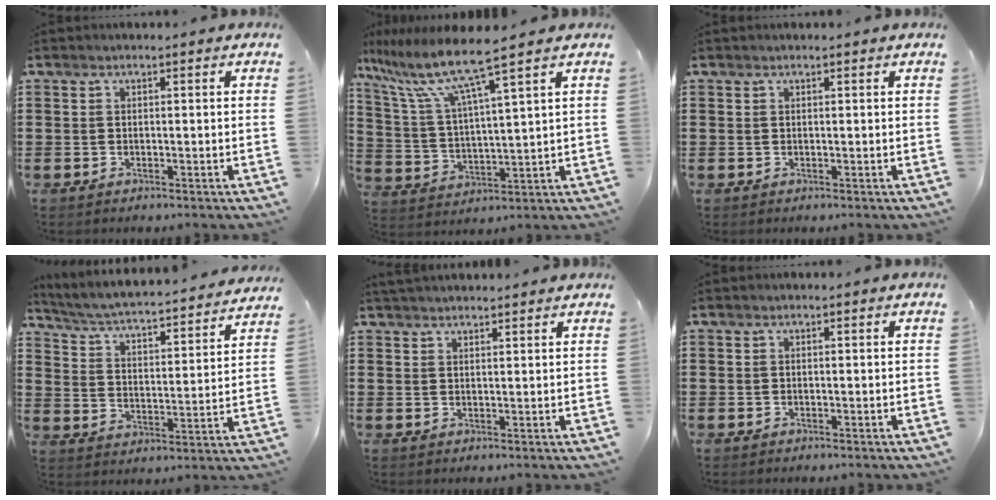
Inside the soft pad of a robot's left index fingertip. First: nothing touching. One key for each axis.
{"total": 9.9, "fx": 7.6, "fy": -0.1, "fz": 6.4, "tx": -0.154, "ty": -0.046, "tz": 0.124}
{"total": 0.0}
{"total": 3.4, "fx": 3.2, "fy": -0.2, "fz": 1.2, "tx": -0.044, "ty": -0.035, "tz": 0.042}
{"total": 1.8, "fx": 1.8, "fy": 0.1, "fz": 0.2, "tx": -0.008, "ty": 0.002, "tz": 0.034}
{"total": 0.0}